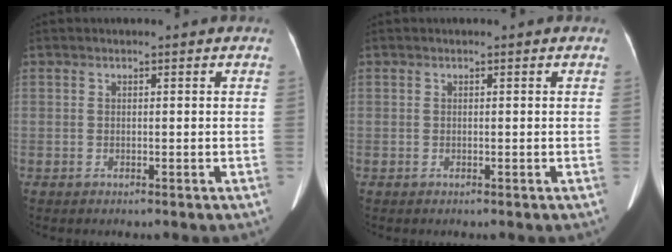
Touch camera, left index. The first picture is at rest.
{"total": 0.0}